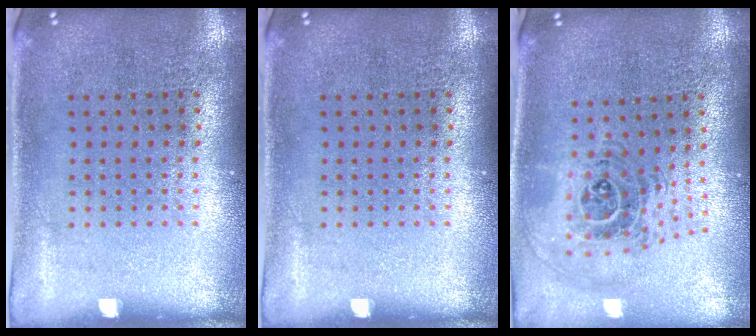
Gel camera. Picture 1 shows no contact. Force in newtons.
{"total": 0.0}
{"total": 1.3, "press": 1.2, "slide": 0.6}